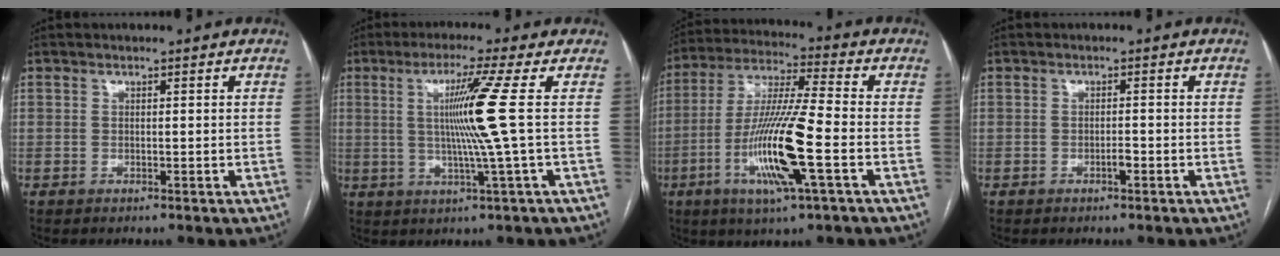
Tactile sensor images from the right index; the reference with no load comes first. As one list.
[{"total": 8.9, "force": [1.0, -2.9, 8.4], "torque": [-0.155, -0.003, 0.028]}, {"total": 15.0, "force": [-4.6, 0.4, 14.3], "torque": [-0.290, -0.014, -0.089]}, {"total": 1.1, "force": [-0.6, 0.2, 0.9], "torque": [-0.015, 0.001, -0.010]}]